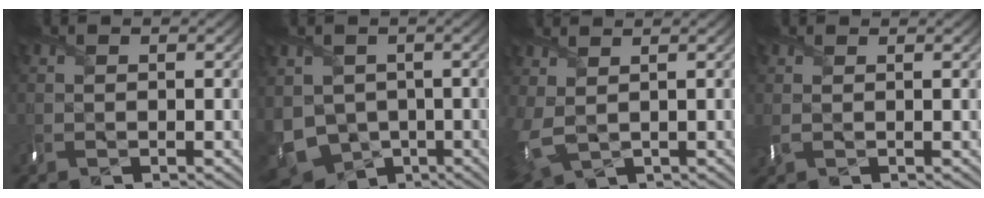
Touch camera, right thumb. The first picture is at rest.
{"total": 9.3, "force": [-2.9, 7.5, 4.7], "torque": [-0.128, -0.040, -0.037]}
{"total": 5.9, "force": [0.5, 3.6, 4.6], "torque": [-0.140, -0.011, 0.027]}
{"total": 0.9, "force": [0.3, 0.3, 0.7], "torque": [-0.017, -0.001, 0.008]}